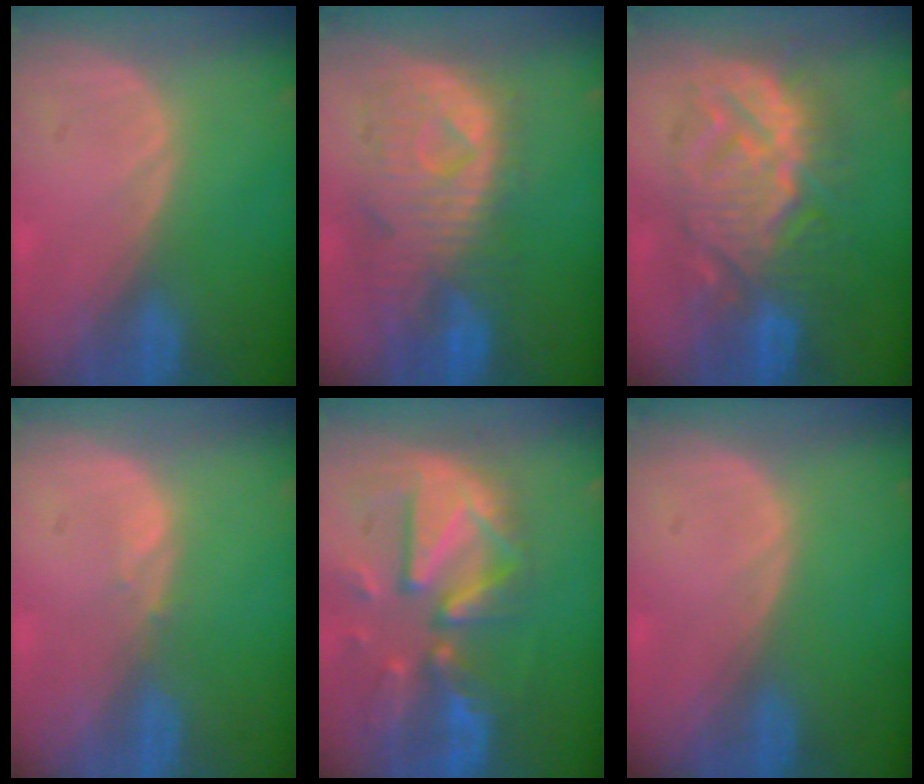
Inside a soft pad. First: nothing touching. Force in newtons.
{"total": 11.0, "press": 9.7, "slide": 5.2}
{"total": 11.0, "press": 10.9, "slide": 0.8}
{"total": 0.6, "press": 0.6, "slide": 0.1}
{"total": 12.3, "press": 10.6, "slide": 6.2}
{"total": 0.0}